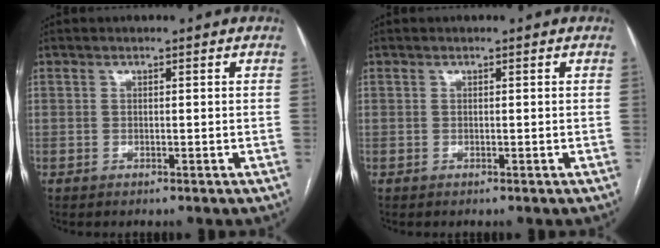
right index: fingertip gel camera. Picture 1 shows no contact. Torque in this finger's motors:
{"motor_torque": [0.00, 0.03, -0.02, 0.01]}